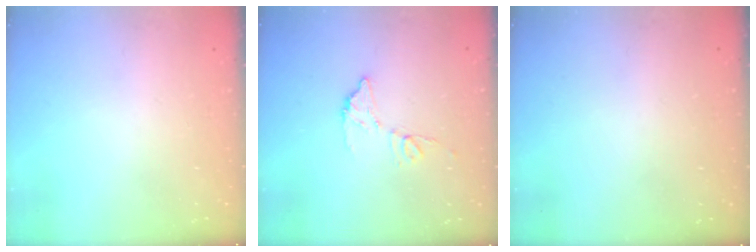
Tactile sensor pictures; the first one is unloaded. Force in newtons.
{"total": 8.6, "press": 8.6, "slide": 0.2}
{"total": 3.2, "press": 3.2, "slide": 0.1}